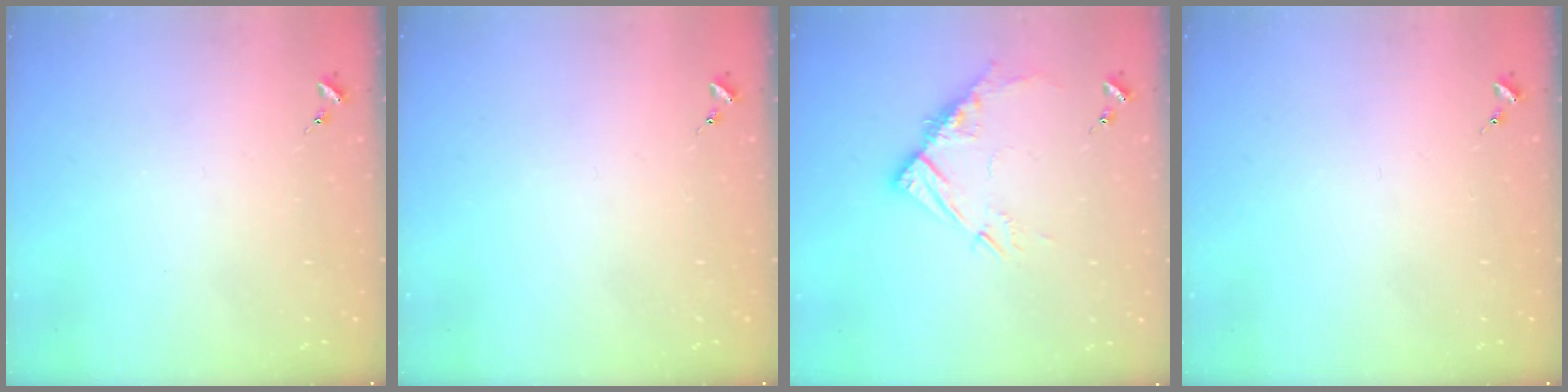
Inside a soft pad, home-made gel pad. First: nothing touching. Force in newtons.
{"total": 0.0}
{"total": 10.7, "press": 10.7, "slide": 0.9}
{"total": 0.0}